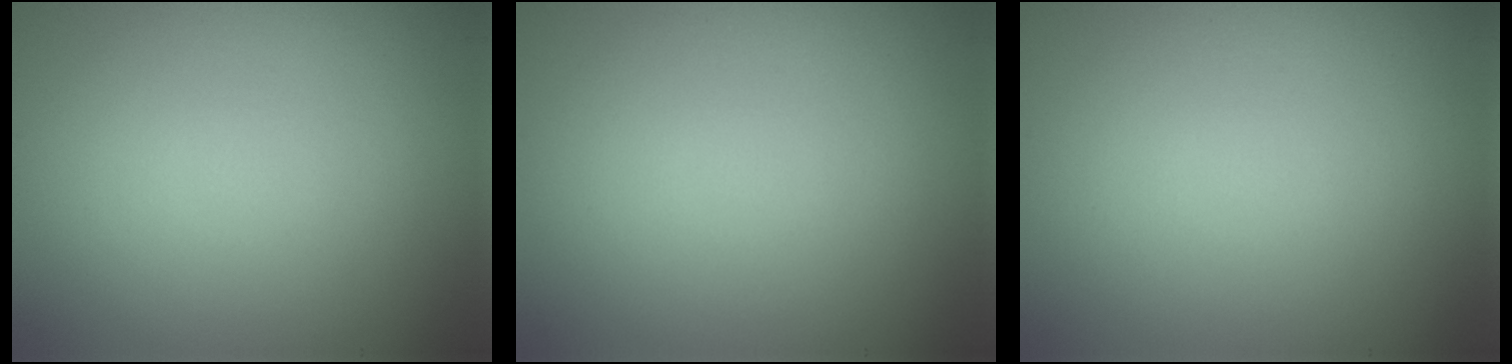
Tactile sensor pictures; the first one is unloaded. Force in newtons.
{"total": 0.0}
{"total": 0.0}